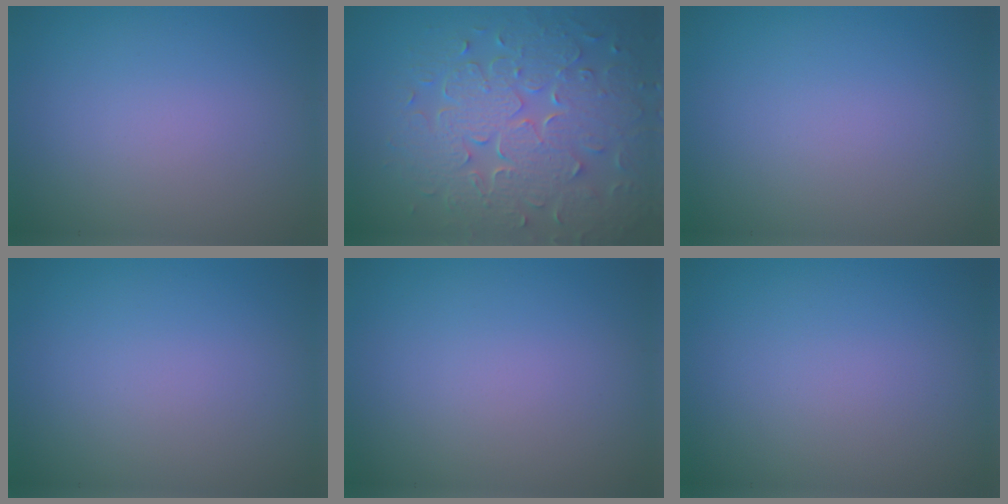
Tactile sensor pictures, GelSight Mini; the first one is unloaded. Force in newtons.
{"total": 8.2, "press": 5.9, "slide": 5.6}
{"total": 0.0}
{"total": 0.0}
{"total": 0.0}
{"total": 0.0}